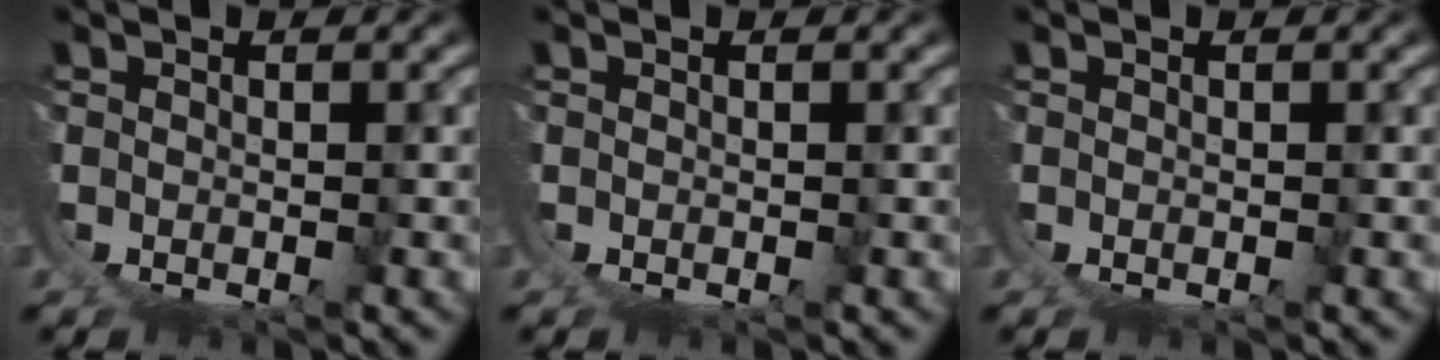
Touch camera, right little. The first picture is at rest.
{"total": 0.0}
{"total": 0.0}